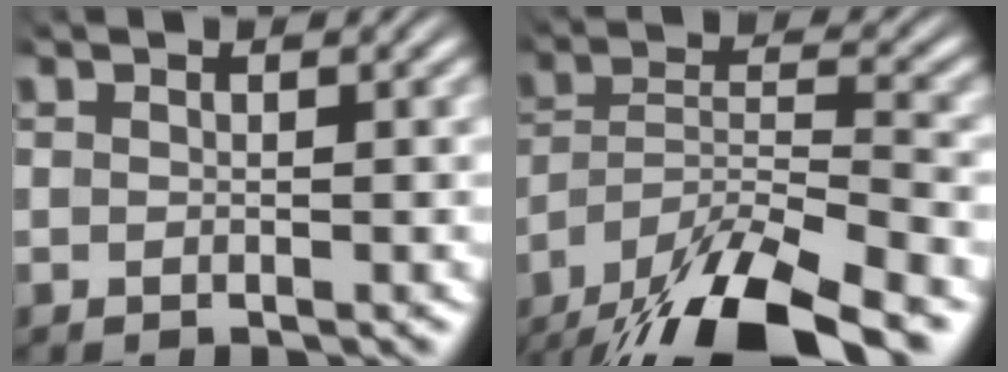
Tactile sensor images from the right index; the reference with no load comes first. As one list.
[{"total": 9.7, "force": [-5.0, 5.8, 6.0], "torque": [-0.106, -0.018, -0.081]}]